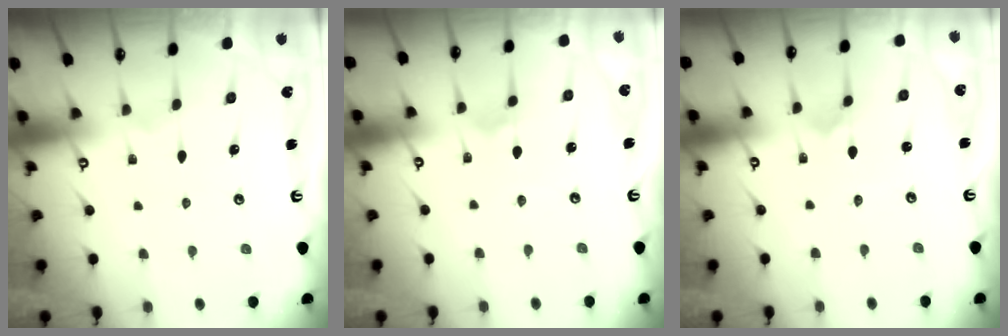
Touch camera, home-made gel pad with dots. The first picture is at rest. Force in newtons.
{"total": 2.5, "press": 2.5, "slide": 0.4}
{"total": 0.6, "press": 0.6, "slide": 0.0}